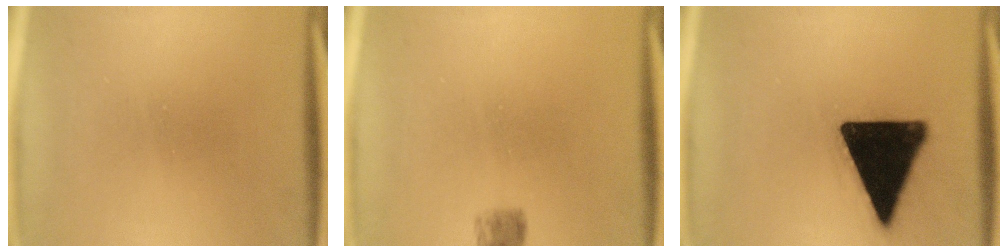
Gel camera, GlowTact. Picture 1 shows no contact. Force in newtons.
{"total": 2.6}
{"total": 19.8}